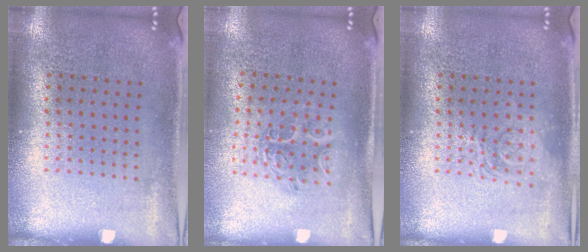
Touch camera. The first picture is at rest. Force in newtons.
{"total": 1.1, "press": 1.1, "slide": 0.2}
{"total": 2.2, "press": 2.1, "slide": 0.4}